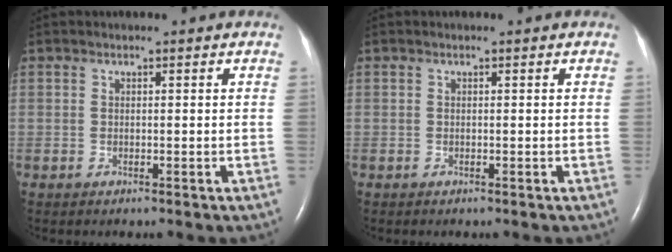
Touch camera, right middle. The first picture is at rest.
{"total": 0.0}